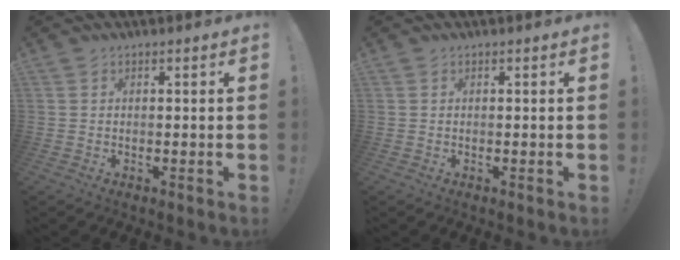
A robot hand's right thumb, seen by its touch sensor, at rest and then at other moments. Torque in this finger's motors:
{"motor_torque": [-0.08, 0.06, 0.00, 0.00, 0.00]}